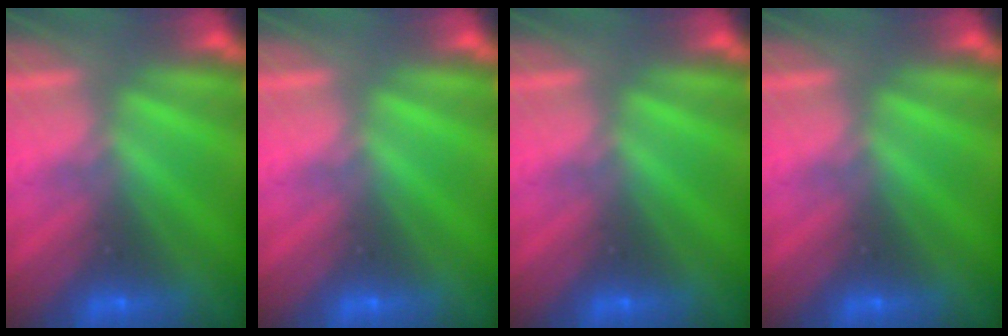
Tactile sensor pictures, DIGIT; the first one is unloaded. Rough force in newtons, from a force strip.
{"total": 0.0}
{"total": 0.0}
{"total": 0.0}